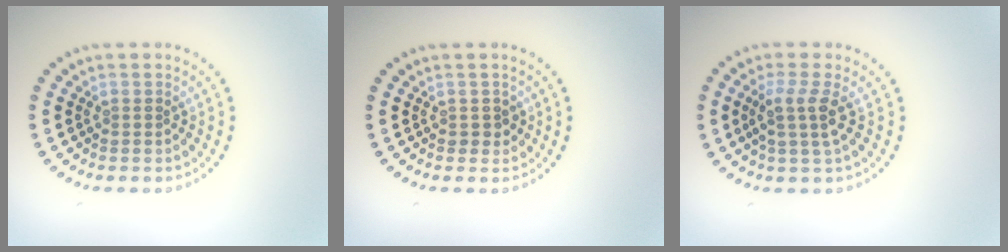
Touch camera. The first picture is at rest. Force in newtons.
{"total": 0.9, "press": 0.8, "slide": 0.3}
{"total": 2.7, "press": 2.1, "slide": 1.6}